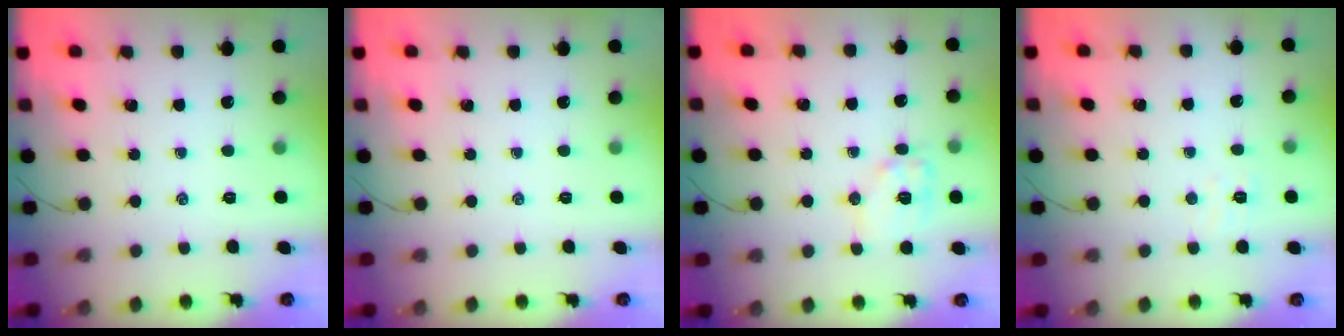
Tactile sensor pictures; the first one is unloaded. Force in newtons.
{"total": 0.0}
{"total": 9.0, "press": 9.0, "slide": 0.3}
{"total": 3.8, "press": 3.6, "slide": 1.0}